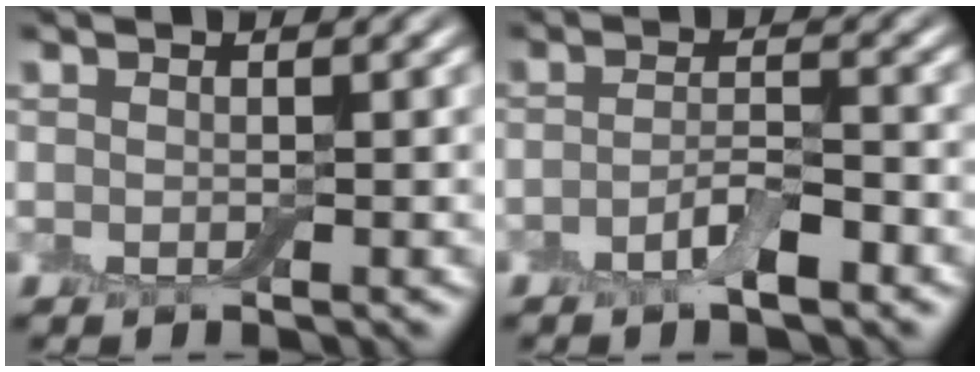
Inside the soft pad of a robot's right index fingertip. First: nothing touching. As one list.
[{"total": 3.0, "force": [-1.6, 0.9, 2.4], "torque": [-0.046, 0.004, -0.034]}]